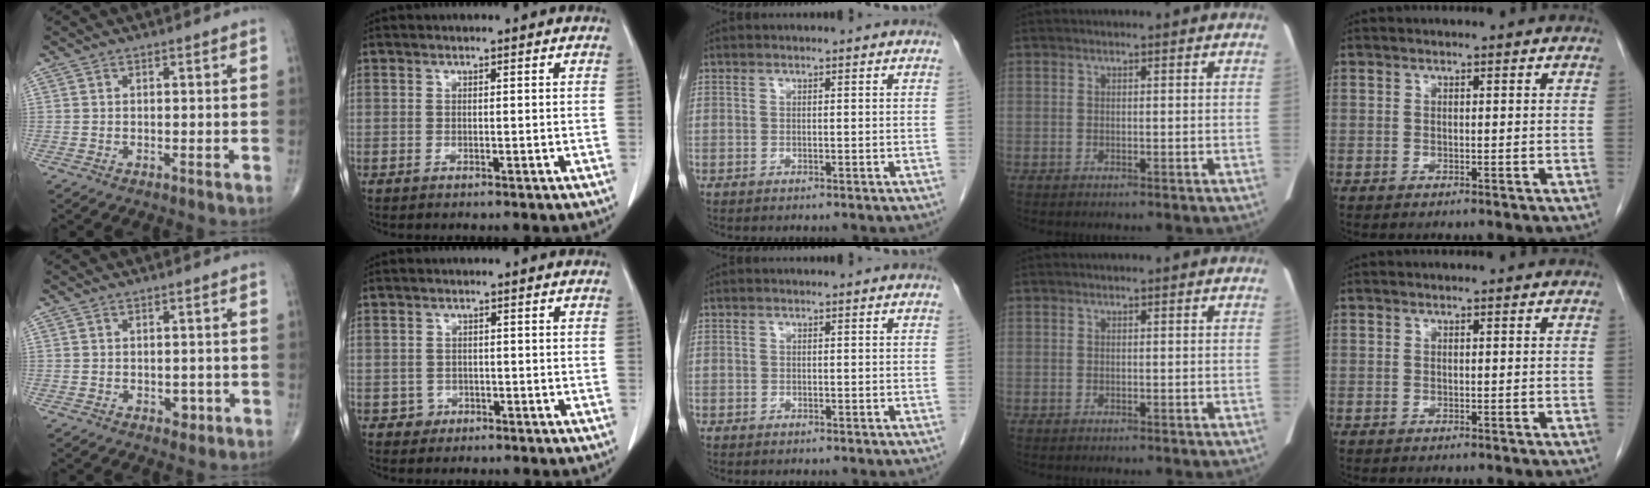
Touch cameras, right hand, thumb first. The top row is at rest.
{"thumb": {"total": 1.8, "force": [-0.7, 1.3, 1.1], "torque": [-0.002, 0.001, -0.007]}, "index": {"total": 1.7, "force": [-0.7, 1.6, -0.2], "torque": [0.012, 0.010, -0.010]}, "middle": {"total": 0.6, "force": [-0.4, 0.4, 0.0], "torque": [-0.007, 0.003, -0.010]}}